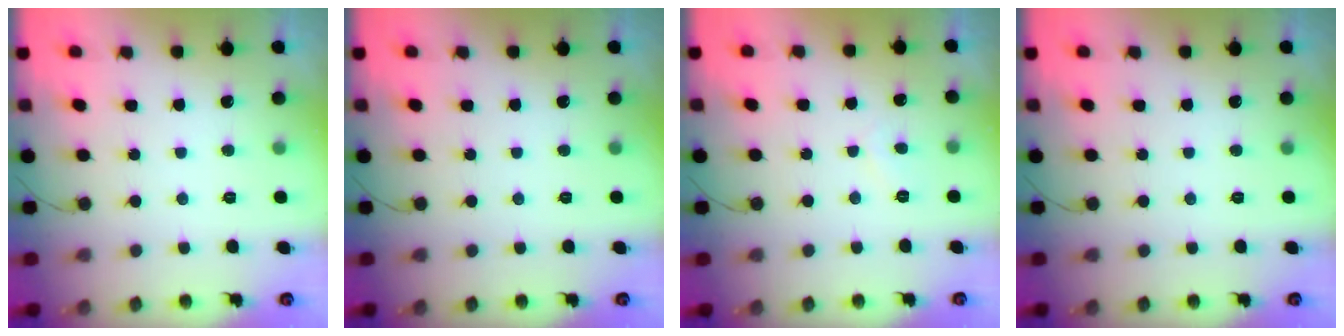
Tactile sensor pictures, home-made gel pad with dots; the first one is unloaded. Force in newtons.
{"total": 0.0}
{"total": 2.7, "press": 2.6, "slide": 0.5}
{"total": 0.0}